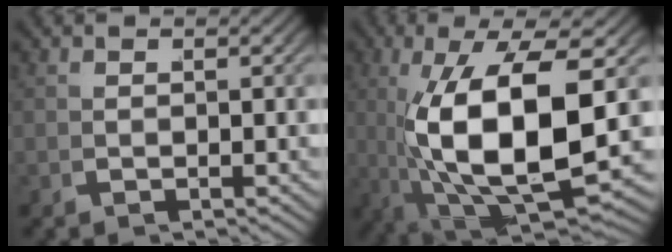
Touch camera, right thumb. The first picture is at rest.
{"total": 15.7, "force": [-0.7, 7.6, 13.8], "torque": [-0.282, -0.052, 0.020]}